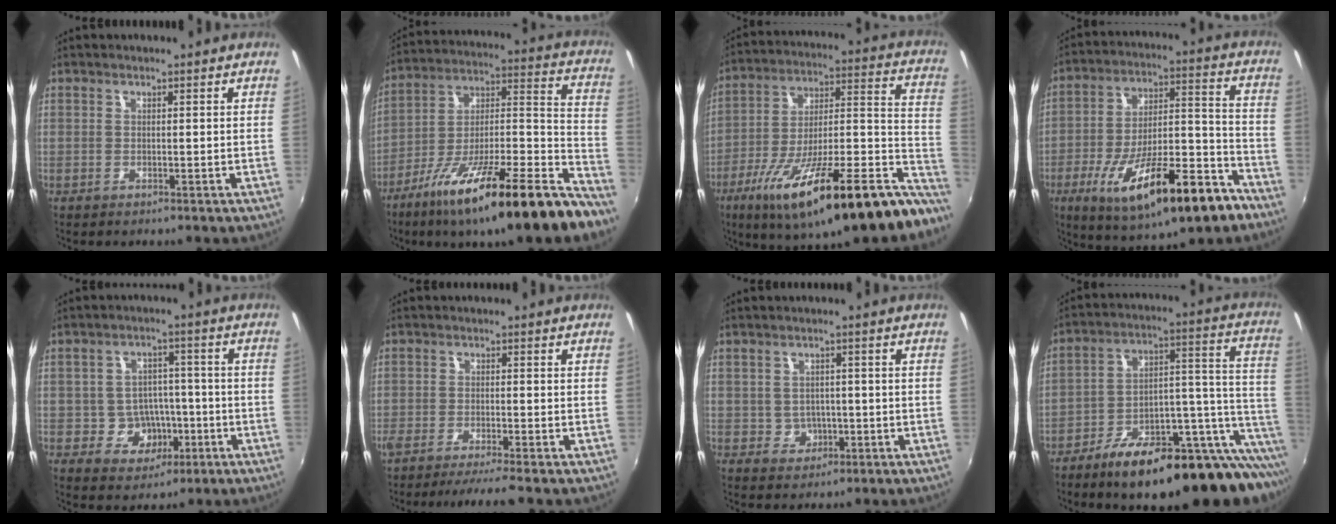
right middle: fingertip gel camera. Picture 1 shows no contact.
{"total": 26.1, "force": [-17.2, 3.1, 19.4], "torque": [-0.282, -0.023, -0.278]}
{"total": 32.9, "force": [-21.2, 7.1, 24.1], "torque": [-0.344, -0.033, -0.326]}
{"total": 22.8, "force": [-12.8, 6.9, 17.6], "torque": [-0.295, -0.024, -0.192]}
{"total": 8.2, "force": [-3.1, 6.9, 3.4], "torque": [-0.072, 0.016, -0.032]}
{"total": 5.5, "force": [-4.8, -1.0, 2.6], "torque": [-0.055, -0.011, -0.079]}
{"total": 3.9, "force": [-0.8, 3.7, 0.8], "torque": [-0.020, 0.006, -0.003]}
{"total": 27.4, "force": [-18.9, 8.9, 17.6], "torque": [-0.210, 0.008, -0.275]}